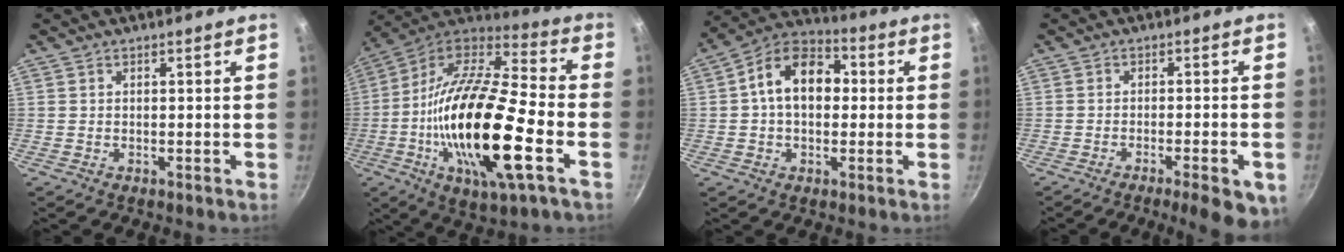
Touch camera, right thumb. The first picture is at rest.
{"total": 27.6, "force": [-6.6, 8.5, 25.4], "torque": [-0.467, 0.014, -0.135]}
{"total": 13.0, "force": [1.3, 9.1, 9.3], "torque": [-0.112, 0.033, 0.001]}
{"total": 9.1, "force": [-4.9, 2.2, 7.4], "torque": [-0.096, 0.011, -0.066]}